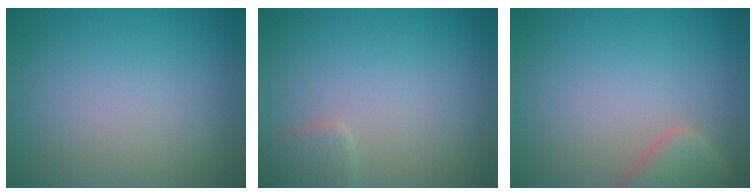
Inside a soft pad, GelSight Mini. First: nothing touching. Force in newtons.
{"total": 1.6, "press": 1.6, "slide": 0.1}
{"total": 3.0, "press": 3.0, "slide": 0.3}